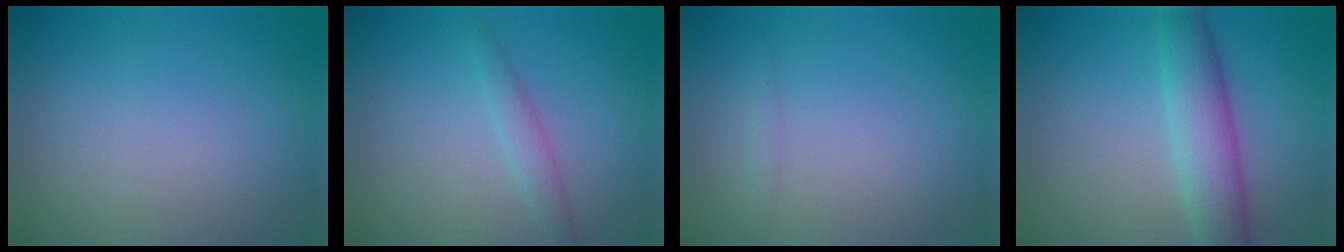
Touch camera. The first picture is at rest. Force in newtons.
{"total": 1.6, "press": 1.6, "slide": 0.1}
{"total": 0.5, "press": 0.5, "slide": 0.0}
{"total": 5.5, "press": 5.5, "slide": 0.4}